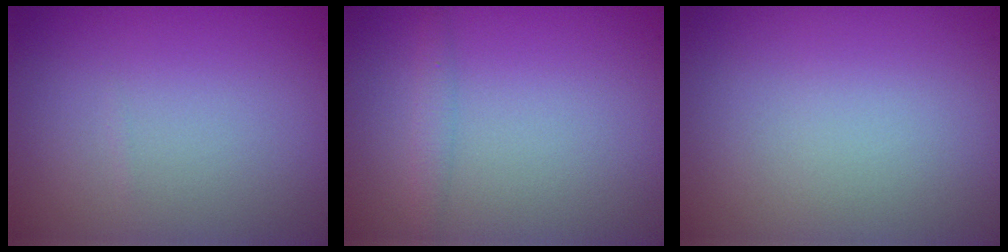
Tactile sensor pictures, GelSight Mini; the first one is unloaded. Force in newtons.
{"total": 1.1, "press": 1.1, "slide": 0.1}
{"total": 0.0}